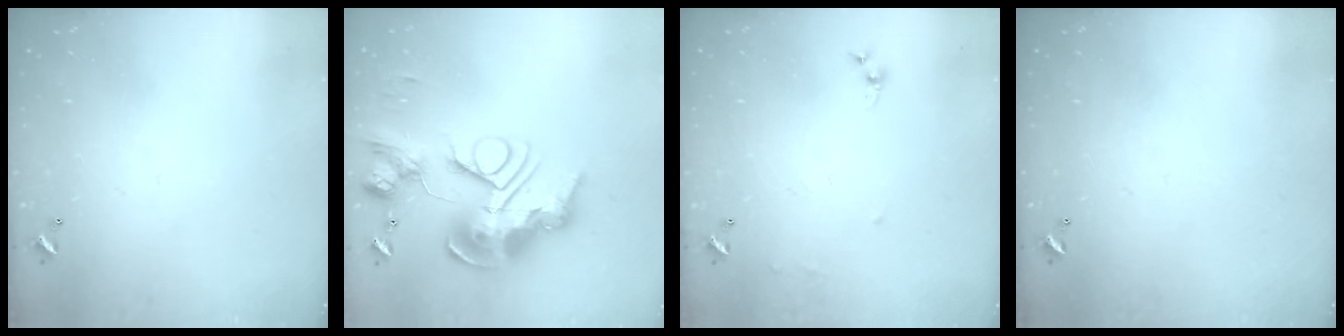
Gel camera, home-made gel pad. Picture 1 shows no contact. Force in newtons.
{"total": 0.9, "press": 0.9, "slide": 0.0}
{"total": 6.4, "press": 6.4, "slide": 0.8}
{"total": 0.0}